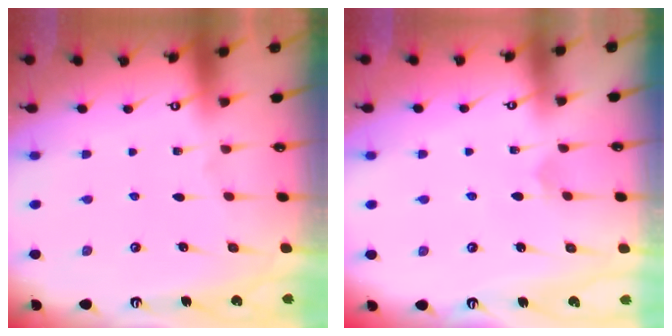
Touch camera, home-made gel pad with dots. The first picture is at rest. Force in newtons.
{"total": 3.0, "press": 3.0, "slide": 0.2}